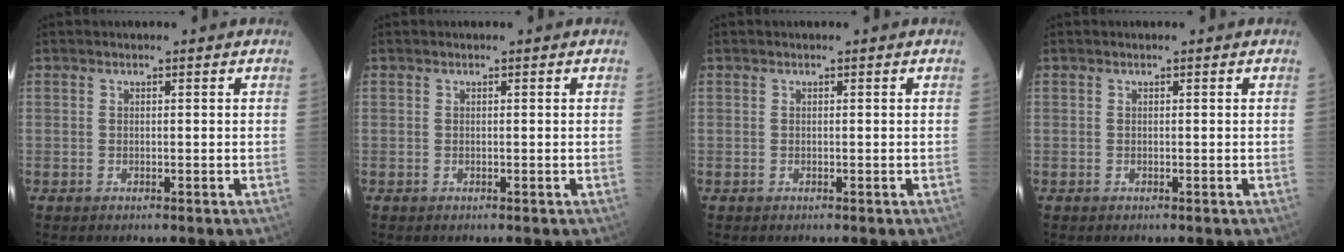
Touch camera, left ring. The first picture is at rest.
{"total": 0.0}
{"total": 0.0}
{"total": 0.0}